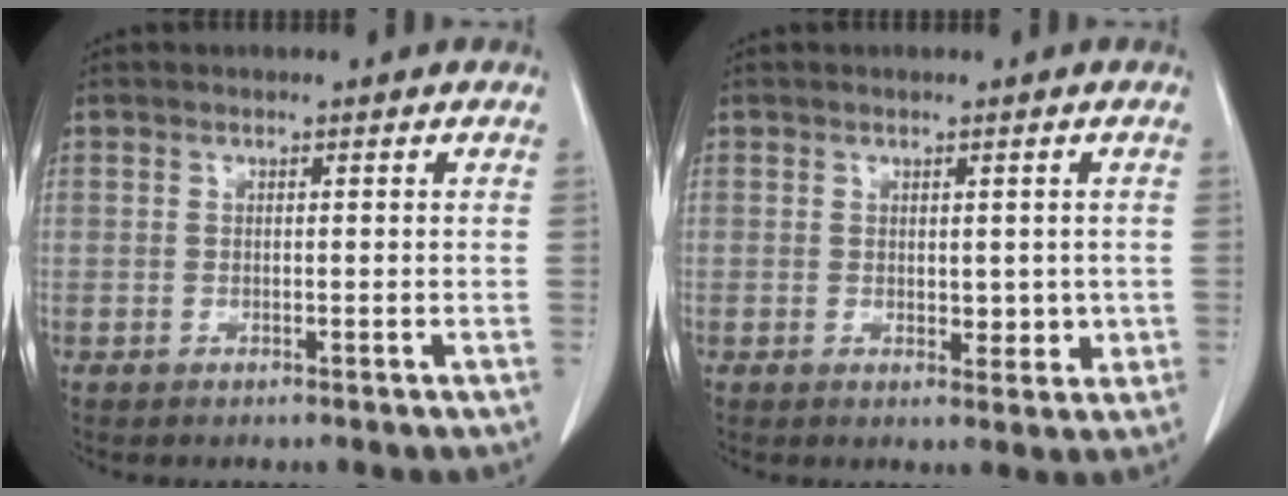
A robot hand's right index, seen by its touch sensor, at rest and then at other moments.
{"total": 3.0, "force": [0.1, 1.9, 2.3], "torque": [-0.022, -0.006, 0.008]}